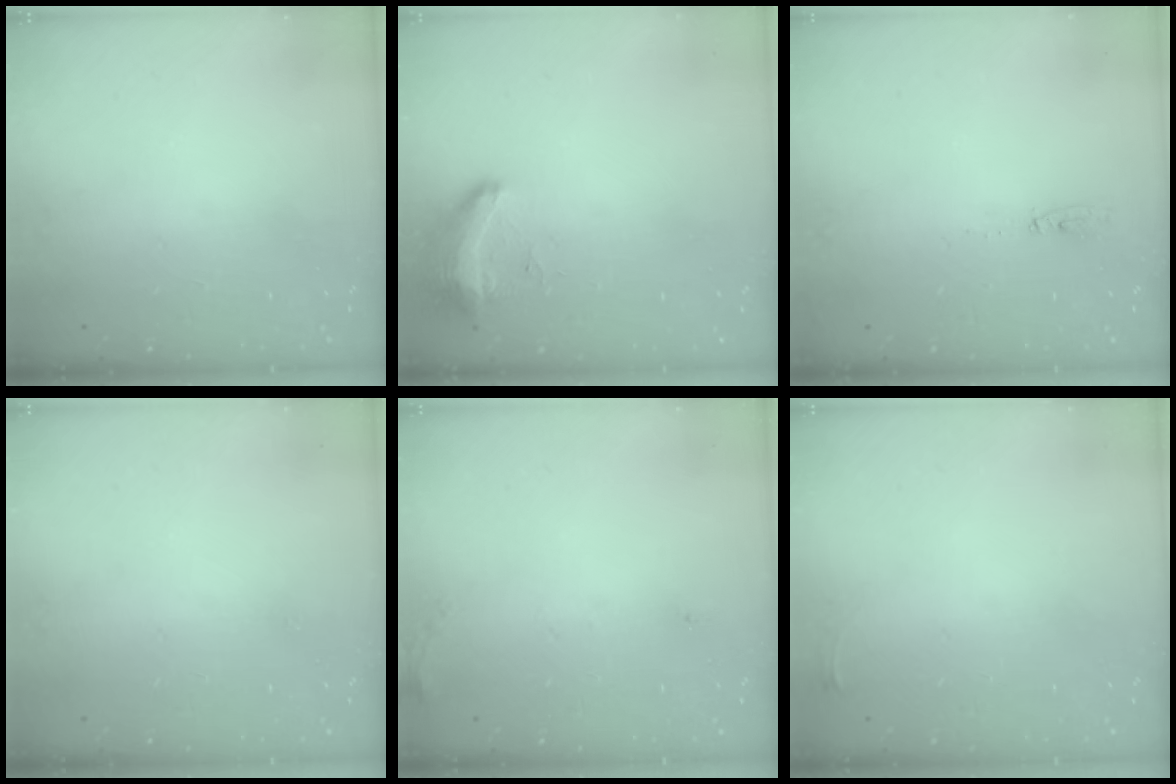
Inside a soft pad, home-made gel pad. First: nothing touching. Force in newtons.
{"total": 9.1, "press": 8.9, "slide": 1.9}
{"total": 16.2, "press": 5.8, "slide": 15.1}
{"total": 15.5, "press": 3.5, "slide": 15.1}
{"total": 6.5, "press": 6.2, "slide": 1.8}
{"total": 2.6, "press": 2.6, "slide": 0.6}